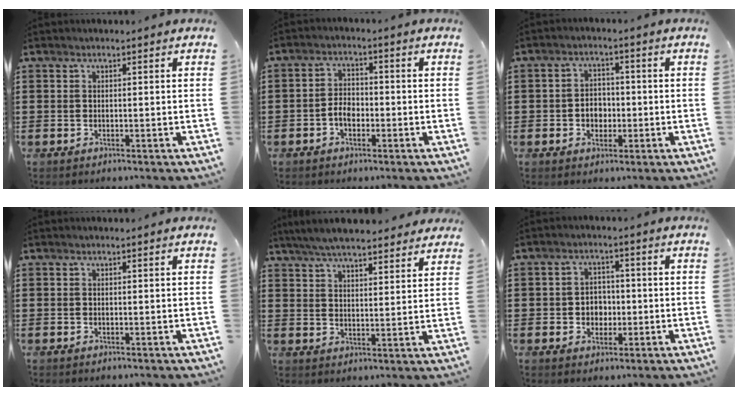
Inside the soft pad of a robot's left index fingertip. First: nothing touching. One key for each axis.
{"total": 3.1, "fx": -1.2, "fy": 2.0, "fz": 2.1, "tx": -0.049, "ty": 0.003, "tz": -0.027}
{"total": 3.5, "fx": -0.9, "fy": 2.7, "fz": 2.0, "tx": -0.036, "ty": 0.003, "tz": -0.021}
{"total": 0.0}
{"total": 6.2, "fx": 5.8, "fy": 0.7, "fz": 2.0, "tx": -0.059, "ty": -0.015, "tz": 0.106}
{"total": 3.5, "fx": -0.6, "fy": 3.0, "fz": 1.7, "tx": -0.034, "ty": 0.003, "tz": -0.017}